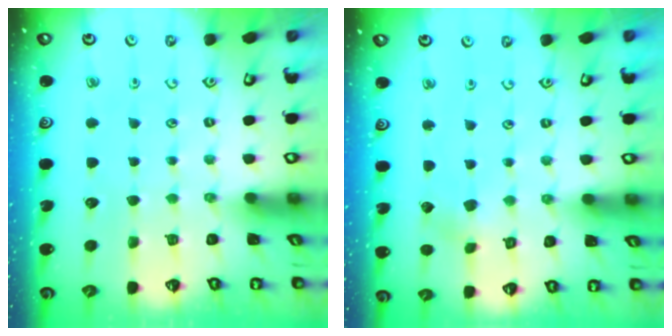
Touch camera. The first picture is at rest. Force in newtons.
{"total": 1.8, "press": 1.7, "slide": 0.6}